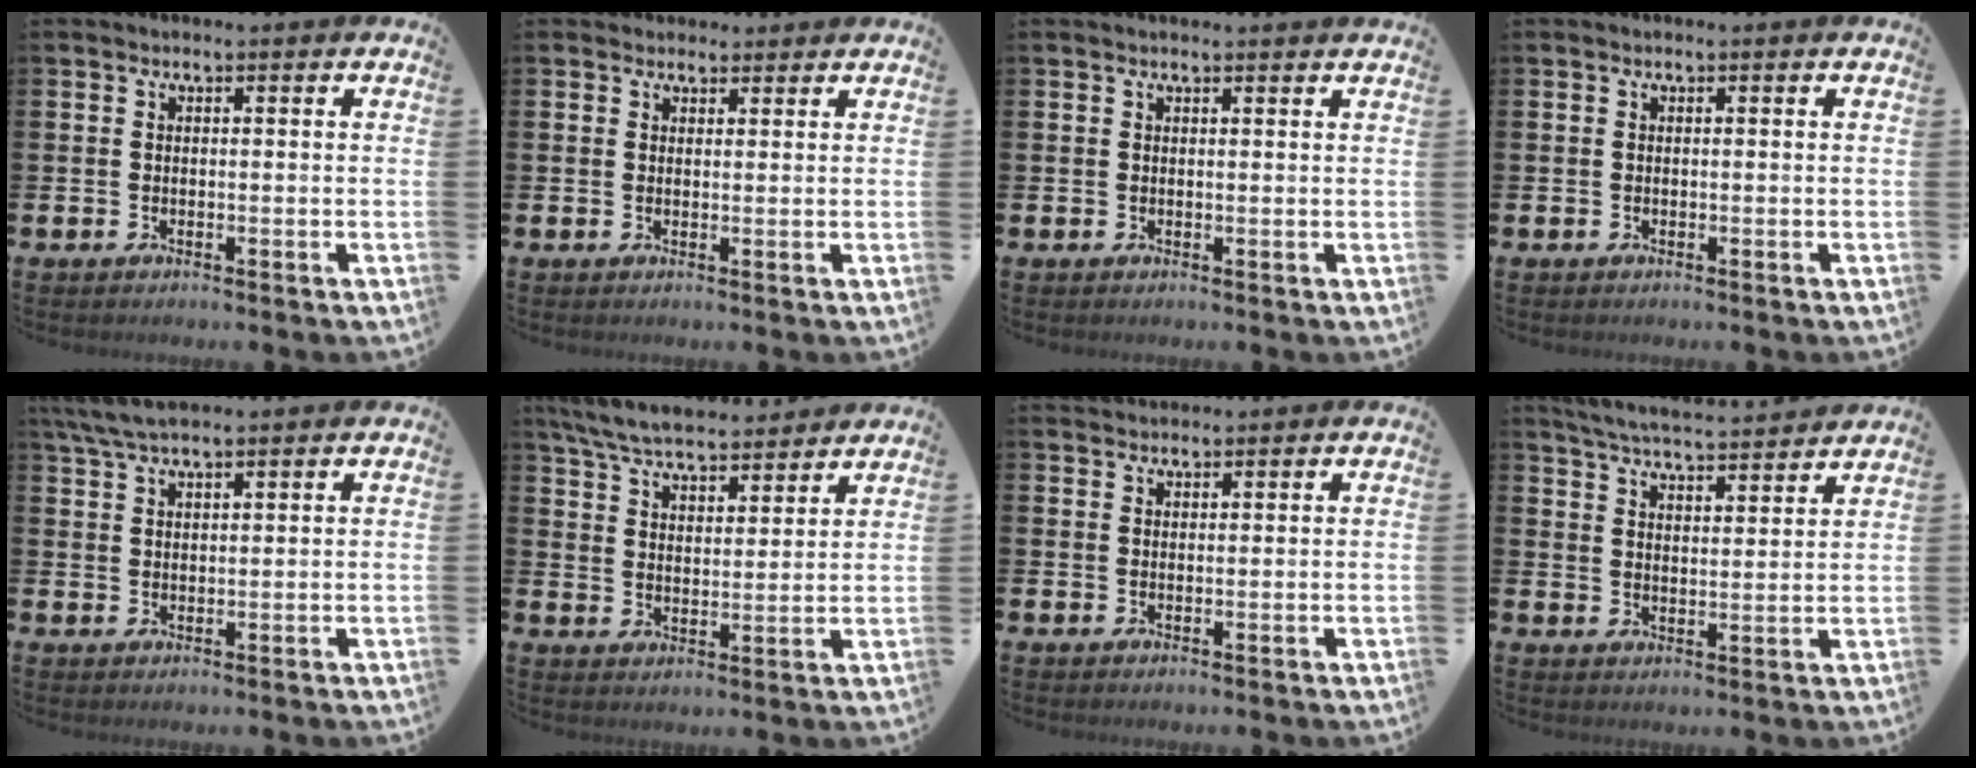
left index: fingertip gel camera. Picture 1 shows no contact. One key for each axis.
{"total": 2.1, "fx": 1.9, "fy": 0.8, "fz": -0.2, "tx": 0.020, "ty": -0.008, "tz": 0.031}
{"total": 0.8, "fx": 0.8, "fy": -0.1, "fz": 0.1, "tx": 0.009, "ty": -0.005, "tz": 0.013}
{"total": 0.0}
{"total": 4.9, "fx": 4.2, "fy": 0.8, "fz": 2.2, "tx": -0.056, "ty": -0.008, "tz": 0.079}
{"total": 6.9, "fx": 6.6, "fy": 1.1, "fz": 1.6, "tx": -0.057, "ty": -0.034, "tz": 0.118}
{"total": 1.7, "fx": 1.7, "fy": 0.4, "fz": -0.1, "tx": 0.013, "ty": -0.008, "tz": 0.029}
{"total": 5.4, "fx": 5.4, "fy": 0.0, "fz": 0.8, "tx": -0.036, "ty": -0.036, "tz": 0.094}